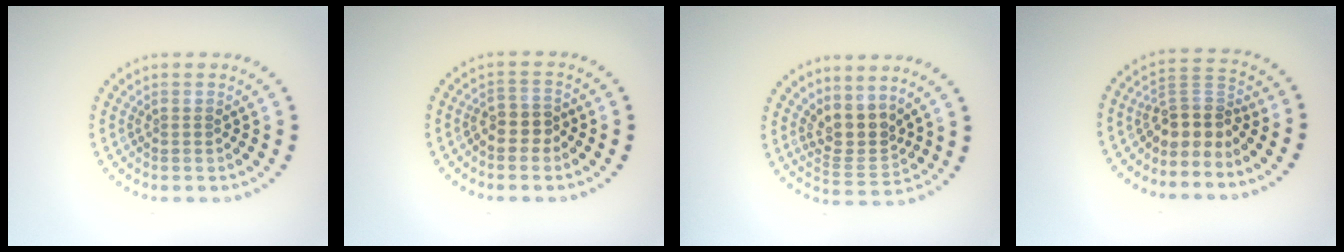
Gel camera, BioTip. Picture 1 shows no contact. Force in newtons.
{"total": 2.4, "press": 2.2, "slide": 1.0}
{"total": 3.2, "press": 2.4, "slide": 2.1}
{"total": 3.6, "press": 2.7, "slide": 2.4}